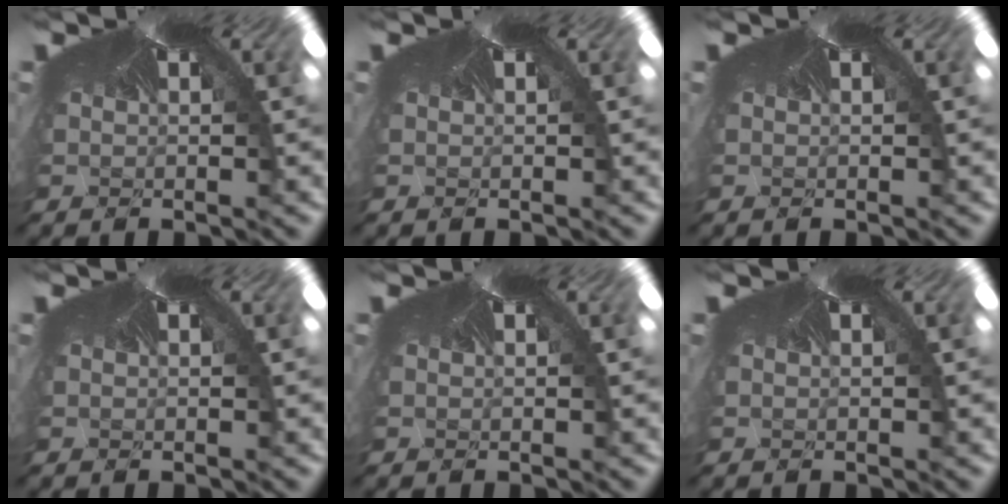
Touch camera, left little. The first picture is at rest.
{"total": 0.0}
{"total": 0.0}
{"total": 0.0}
{"total": 0.0}
{"total": 0.0}